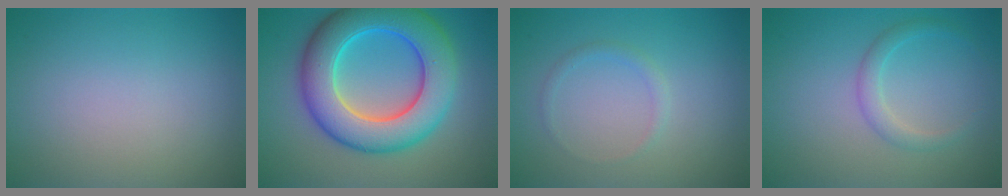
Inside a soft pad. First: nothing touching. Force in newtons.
{"total": 10.4, "press": 10.4, "slide": 0.2}
{"total": 0.9, "press": 0.9, "slide": 0.1}
{"total": 1.7, "press": 1.7, "slide": 0.1}